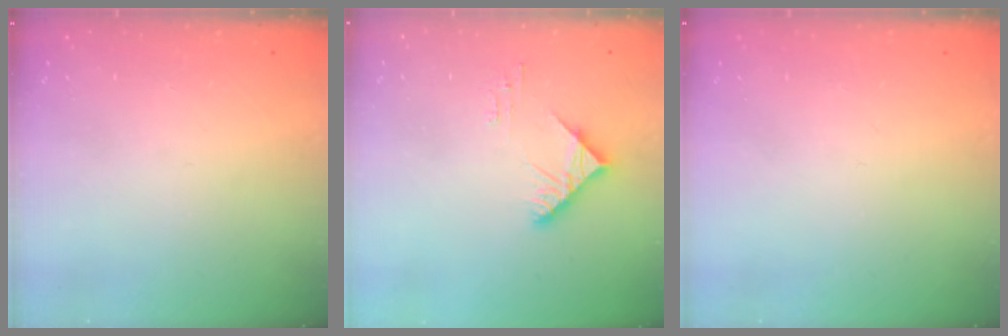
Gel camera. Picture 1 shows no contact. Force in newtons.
{"total": 5.2, "press": 5.1, "slide": 0.7}
{"total": 0.0}